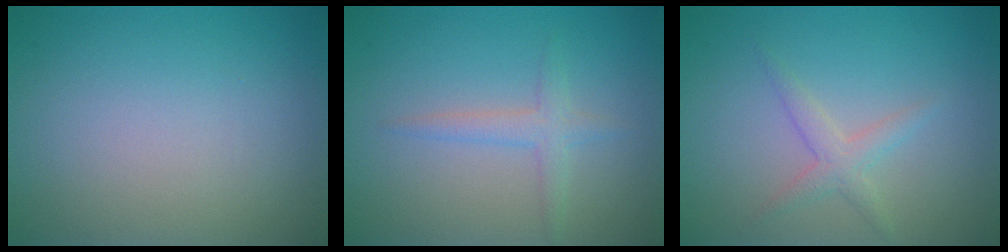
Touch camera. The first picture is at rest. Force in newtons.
{"total": 1.9, "press": 1.9, "slide": 0.1}
{"total": 1.8, "press": 1.8, "slide": 0.1}